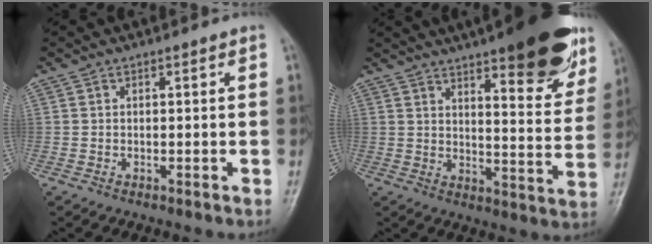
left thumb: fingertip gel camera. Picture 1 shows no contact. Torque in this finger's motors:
{"motor_torque": [0.55, 0.54, 1.47, -1.30, 0.11]}